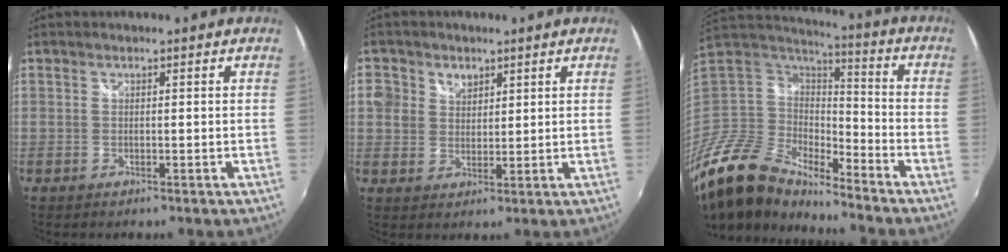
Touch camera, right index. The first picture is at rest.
{"total": 5.0, "force": [1.8, 4.5, 1.5], "torque": [-0.018, 0.016, 0.033]}
{"total": 16.6, "force": [-13.2, 7.3, 6.9], "torque": [-0.162, -0.011, -0.261]}